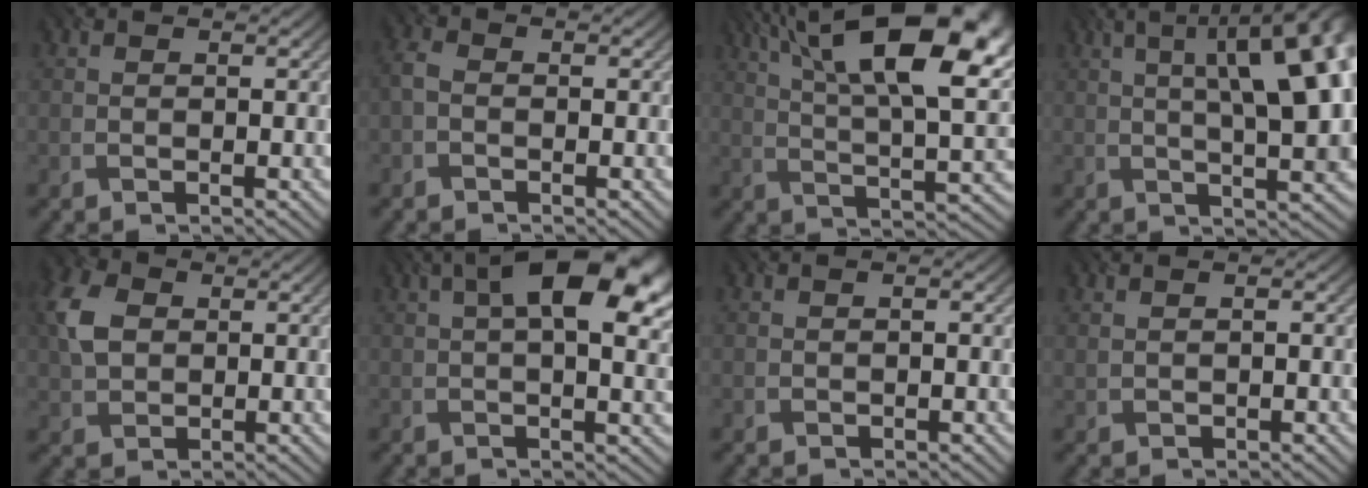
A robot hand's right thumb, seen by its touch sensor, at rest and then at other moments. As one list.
[{"total": 2.2, "force": [-0.8, 1.4, 1.5], "torque": [-0.042, 0.004, -0.027]}, {"total": 19.8, "force": [9.1, 7.4, 16.0], "torque": [-0.250, 0.045, 0.132]}, {"total": 16.7, "force": [3.7, 5.7, 15.2], "torque": [-0.187, 0.045, 0.046]}, {"total": 6.1, "force": [1.2, 4.6, 3.9], "torque": [-0.106, 0.011, 0.019]}, {"total": 14.2, "force": [4.6, 6.0, 12.0], "torque": [-0.168, 0.026, 0.052]}, {"total": 0.0}, {"total": 0.6, "force": [0.5, 0.2, 0.3], "torque": [-0.014, 0.002, 0.013]}]